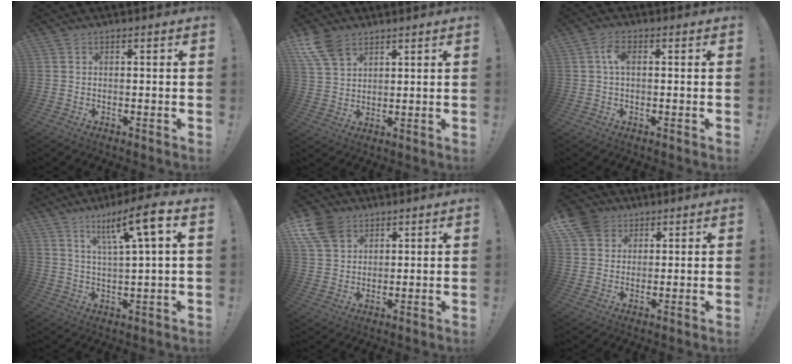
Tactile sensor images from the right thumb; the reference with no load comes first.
{"total": 9.1, "force": [5.9, 5.2, 4.5], "torque": [-0.096, -0.022, 0.117]}
{"total": 4.1, "force": [0.5, 2.2, 3.5], "torque": [-0.066, 0.010, 0.008]}
{"total": 11.5, "force": [5.4, 1.1, 10.1], "torque": [-0.171, -0.022, 0.080]}
{"total": 10.1, "force": [5.9, 7.1, 4.2], "torque": [-0.089, -0.026, 0.120]}
{"total": 7.8, "force": [4.3, 6.3, 1.8], "torque": [-0.029, -0.027, 0.086]}